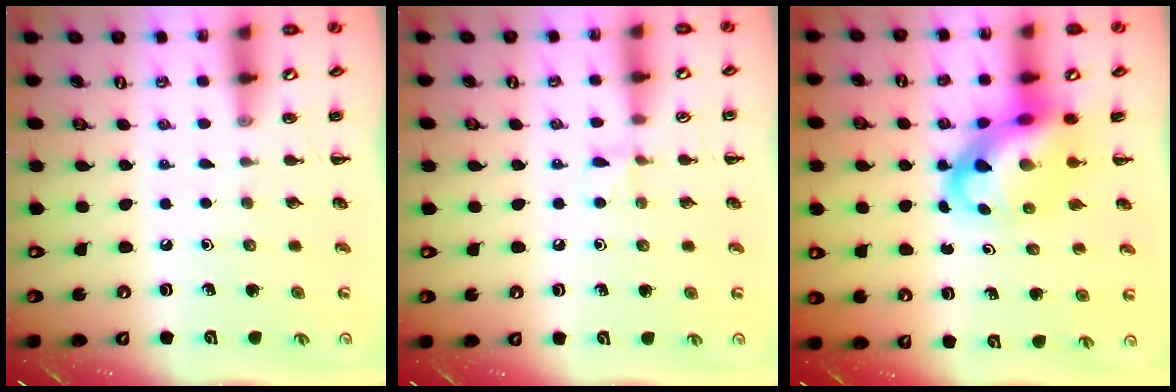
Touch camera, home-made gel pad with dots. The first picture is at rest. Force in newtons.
{"total": 4.3, "press": 4.0, "slide": 1.6}
{"total": 10.7, "press": 10.3, "slide": 3.1}